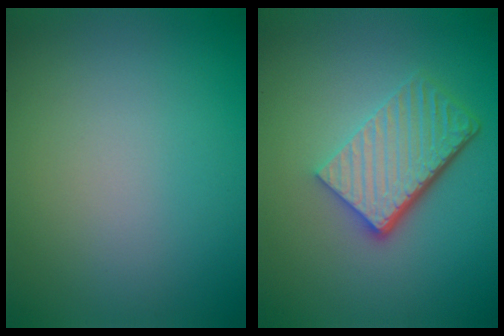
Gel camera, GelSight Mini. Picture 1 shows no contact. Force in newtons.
{"total": 6.0, "press": 4.1, "slide": 4.3}